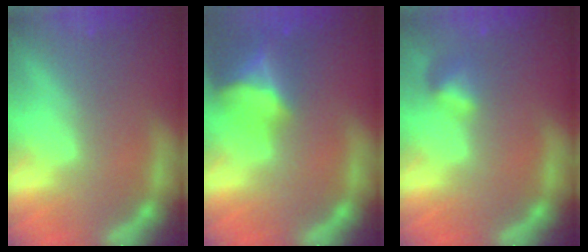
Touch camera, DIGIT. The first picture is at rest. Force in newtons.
{"total": 7.5}
{"total": 1.9}